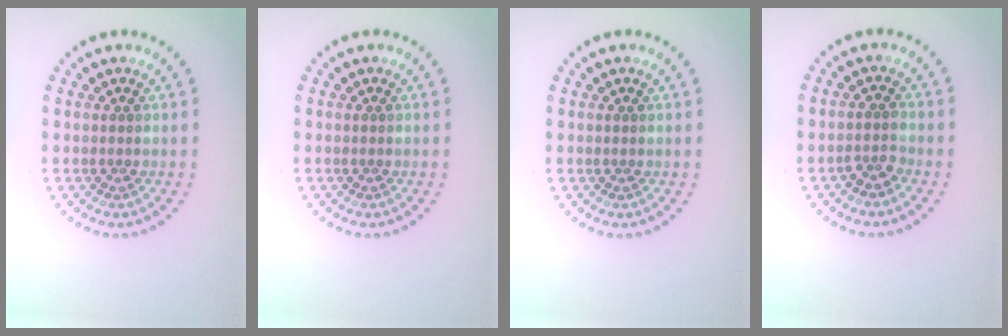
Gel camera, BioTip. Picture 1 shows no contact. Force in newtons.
{"total": 0.0}
{"total": 0.0}
{"total": 1.3, "press": 1.2, "slide": 0.6}